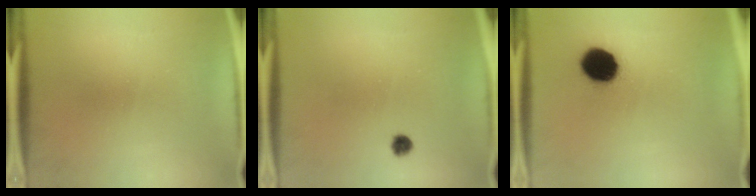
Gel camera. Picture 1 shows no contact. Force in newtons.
{"total": 1.7}
{"total": 13.1}